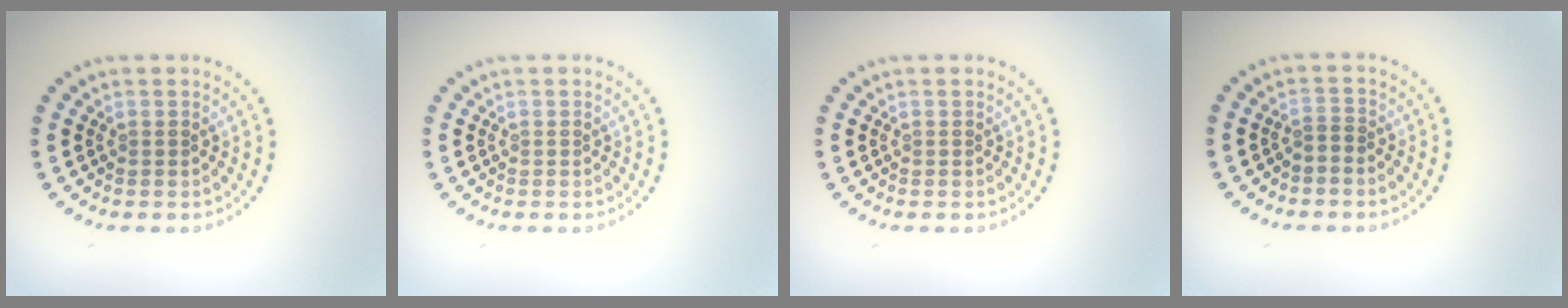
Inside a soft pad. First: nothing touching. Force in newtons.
{"total": 0.0}
{"total": 0.0}
{"total": 0.9, "press": 0.7, "slide": 0.7}